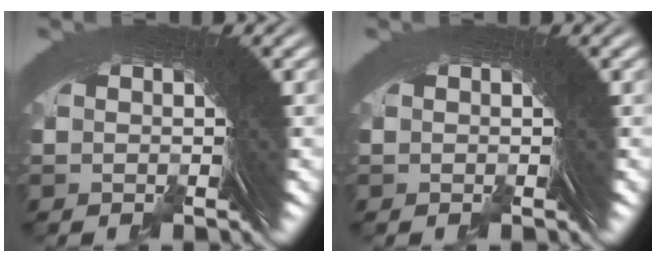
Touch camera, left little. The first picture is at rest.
{"total": 0.0}